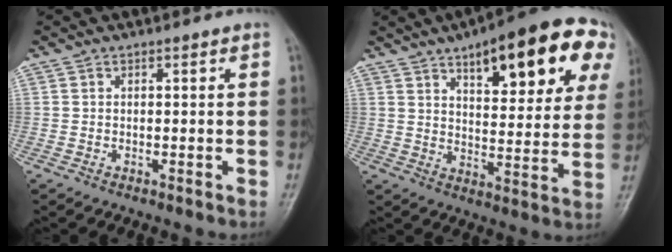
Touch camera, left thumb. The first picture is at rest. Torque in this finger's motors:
{"motor_torque": [1.87, 1.89, 1.77, -1.00, 0.14]}